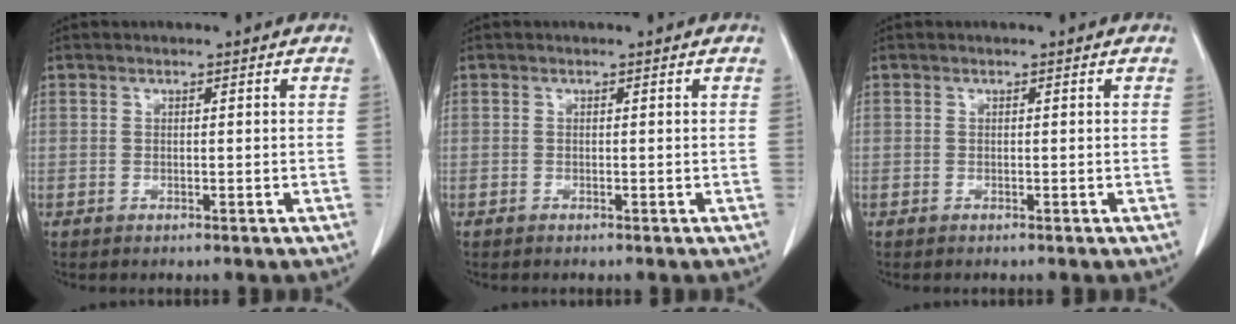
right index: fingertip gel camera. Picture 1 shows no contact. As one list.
[{"total": 0.0}, {"total": 0.0}]